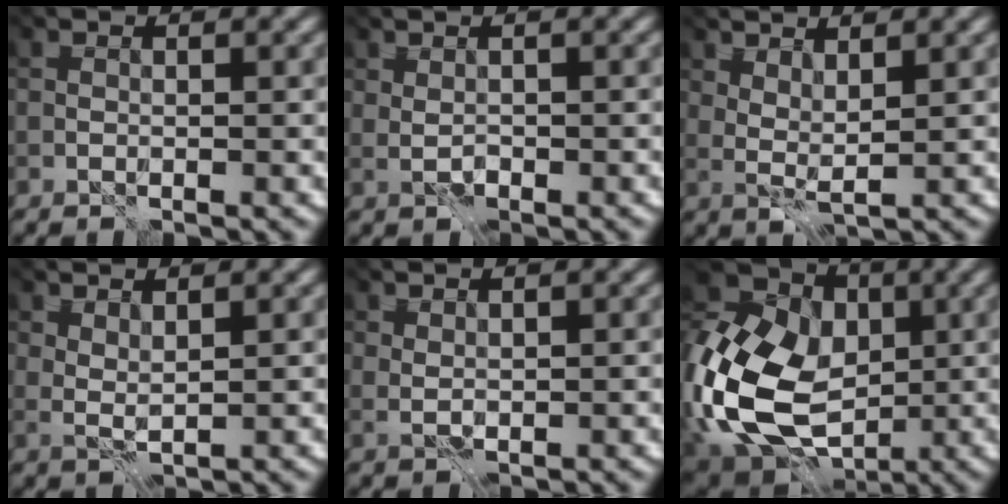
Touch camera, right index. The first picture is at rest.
{"total": 0.0}
{"total": 2.0, "force": [1.7, 0.1, 1.0], "torque": [-0.024, -0.003, 0.035]}
{"total": 1.4, "force": [1.4, -0.2, 0.4], "torque": [-0.015, -0.003, 0.028]}
{"total": 0.8, "force": [0.8, -0.2, 0.1], "torque": [-0.007, 0.000, 0.018]}
{"total": 16.5, "force": [-1.6, 12.1, 11.2], "torque": [-0.247, -0.003, -0.030]}